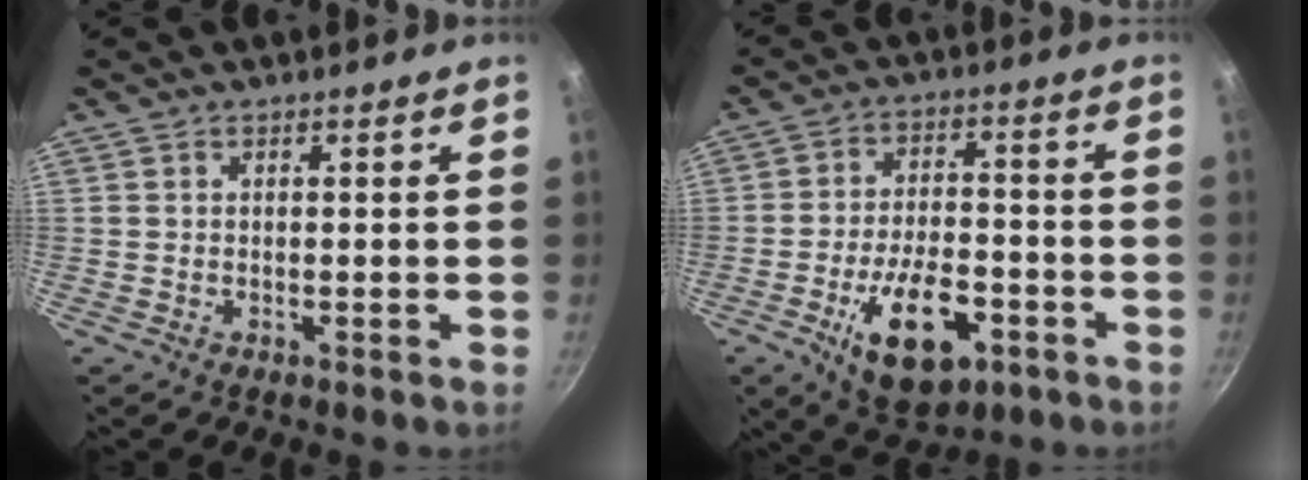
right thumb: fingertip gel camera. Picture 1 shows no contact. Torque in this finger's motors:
{"motor_torque": [0.64, 0.42, 1.41, -0.70, 0.12]}